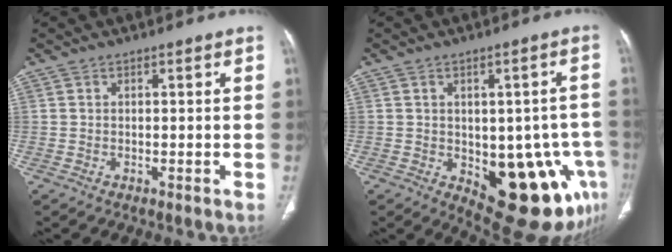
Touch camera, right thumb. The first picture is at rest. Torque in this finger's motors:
{"motor_torque": [1.95, 1.78, 0.92, -0.77, 0.26]}